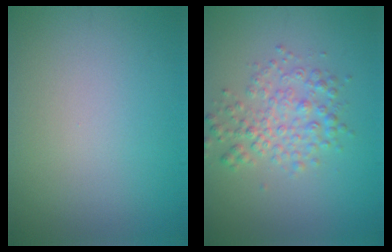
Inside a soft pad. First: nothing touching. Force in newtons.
{"total": 3.3, "press": 3.3, "slide": 0.1}